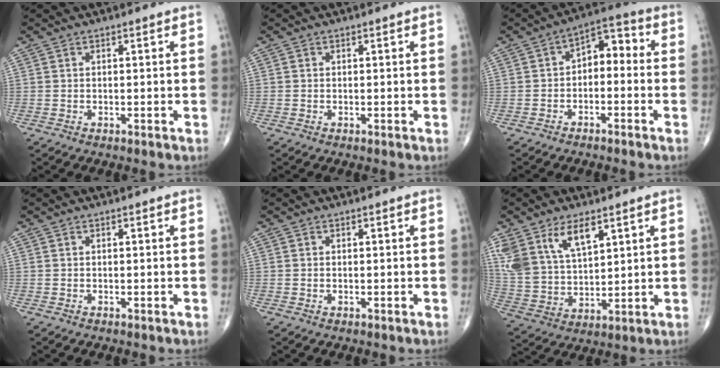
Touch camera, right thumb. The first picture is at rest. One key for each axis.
{"total": 0.0}
{"total": 6.7, "fx": -1.0, "fy": 4.3, "fz": 5.1, "tx": -0.054, "ty": 0.045, "tz": -0.030}
{"total": 0.0}
{"total": 0.0}
{"total": 12.9, "fx": 7.3, "fy": 6.6, "fz": 8.4, "tx": -0.152, "ty": -0.023, "tz": 0.156}